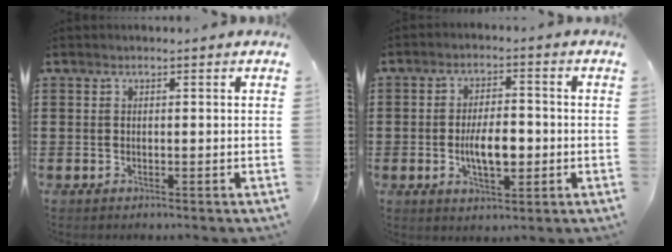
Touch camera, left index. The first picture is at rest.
{"total": 6.7, "force": [-1.0, 2.9, 5.9], "torque": [-0.094, -0.001, -0.024]}